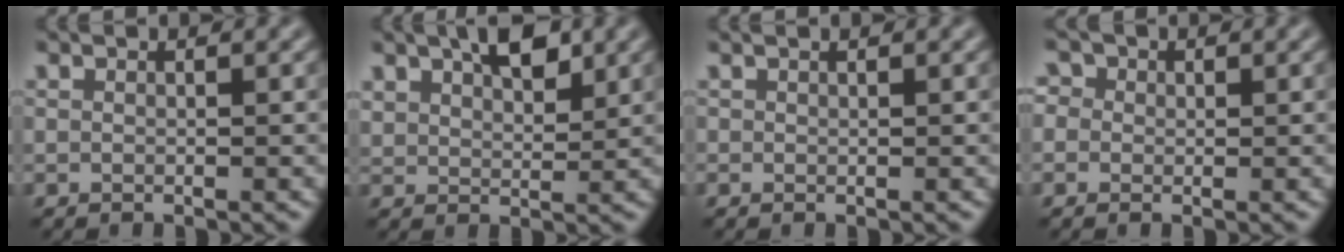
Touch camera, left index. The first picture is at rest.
{"total": 4.3, "force": [2.3, 2.3, 2.8], "torque": [-0.049, 0.005, 0.041]}
{"total": 0.0}
{"total": 2.3, "force": [0.9, 2.0, 0.9], "torque": [-0.017, 0.014, -0.005]}